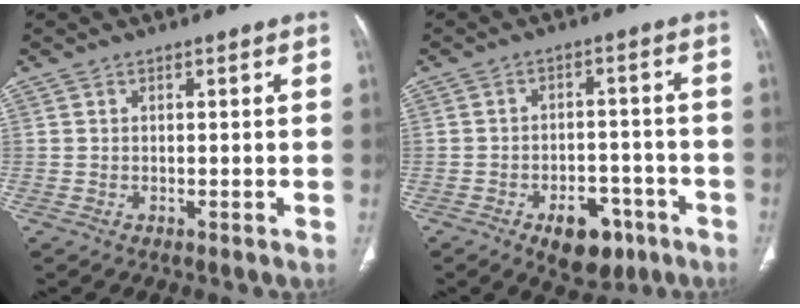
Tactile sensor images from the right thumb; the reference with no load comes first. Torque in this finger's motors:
{"motor_torque": [3.10, 0.90, 0.80, -1.04, -0.07]}